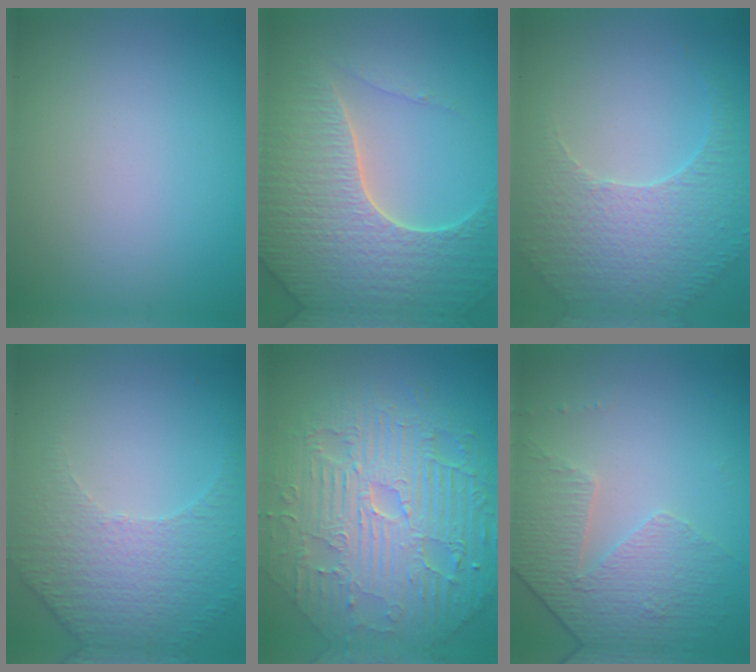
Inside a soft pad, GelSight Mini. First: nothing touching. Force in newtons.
{"total": 7.1, "press": 6.9, "slide": 1.7}
{"total": 4.0, "press": 3.4, "slide": 2.2}
{"total": 5.2, "press": 3.4, "slide": 4.0}
{"total": 11.1, "press": 7.2, "slide": 8.5}
{"total": 4.7, "press": 3.3, "slide": 3.4}